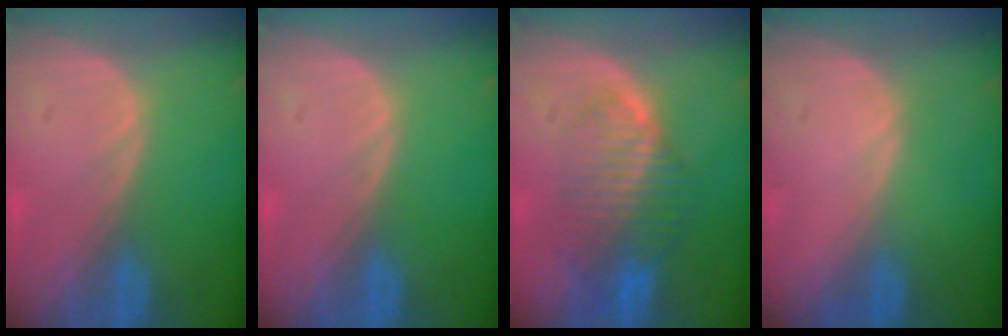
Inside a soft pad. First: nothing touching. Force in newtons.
{"total": 0.0}
{"total": 8.4, "press": 7.2, "slide": 4.3}
{"total": 0.0}